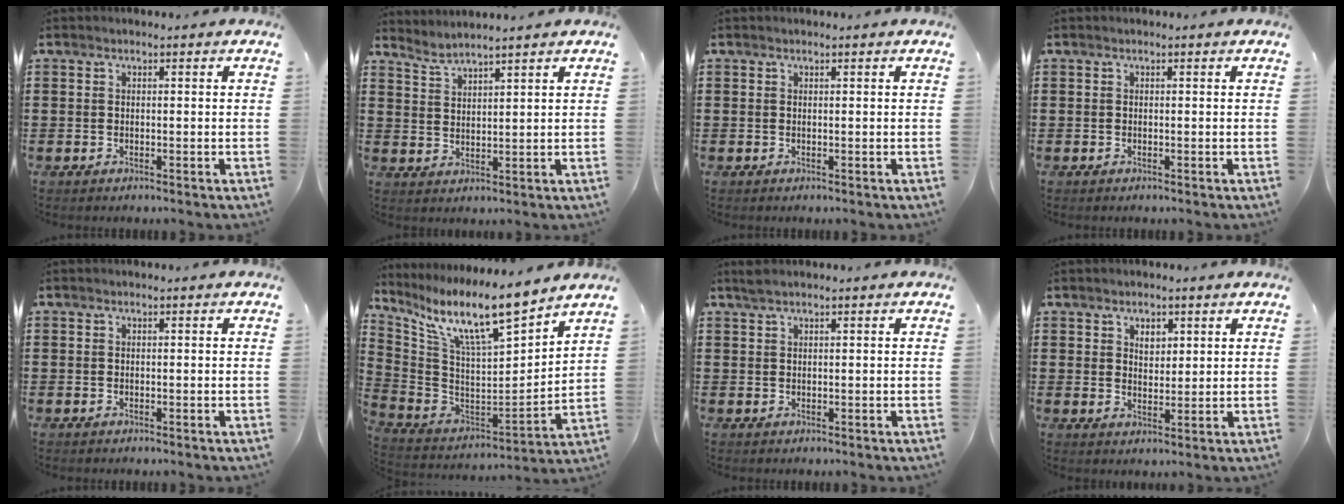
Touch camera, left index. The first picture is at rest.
{"total": 2.6, "force": [2.6, -0.2, 0.3], "torque": [-0.014, -0.010, 0.048]}
{"total": 0.0}
{"total": 0.0}
{"total": 0.0}
{"total": 12.1, "force": [9.3, 1.9, 7.5], "torque": [-0.172, -0.065, 0.155]}
{"total": 1.2, "force": [0.9, 0.1, 0.8], "torque": [-0.017, 0.001, 0.017]}
{"total": 2.8, "force": [1.9, 1.6, 1.3], "torque": [-0.014, -0.002, 0.031]}